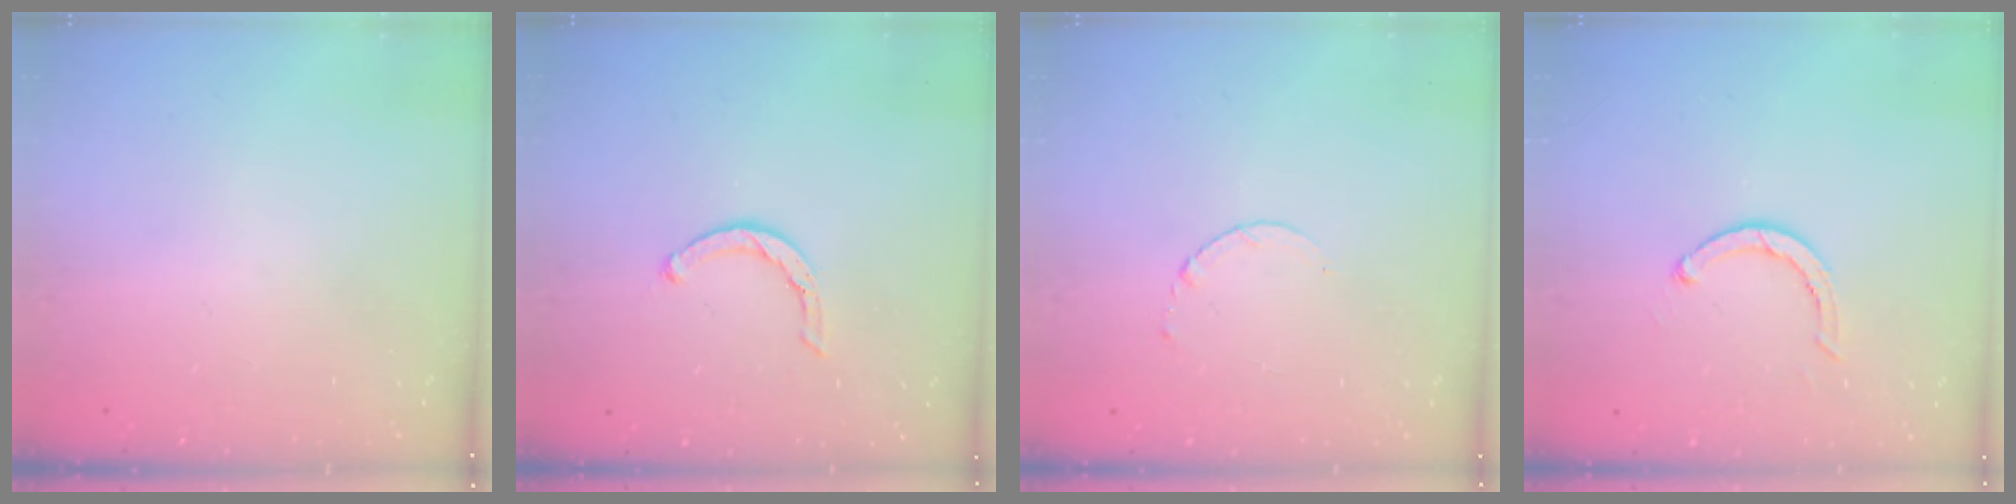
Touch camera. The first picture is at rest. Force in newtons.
{"total": 3.5, "press": 3.5, "slide": 0.3}
{"total": 2.6, "press": 2.6, "slide": 0.3}
{"total": 3.5, "press": 3.4, "slide": 0.6}